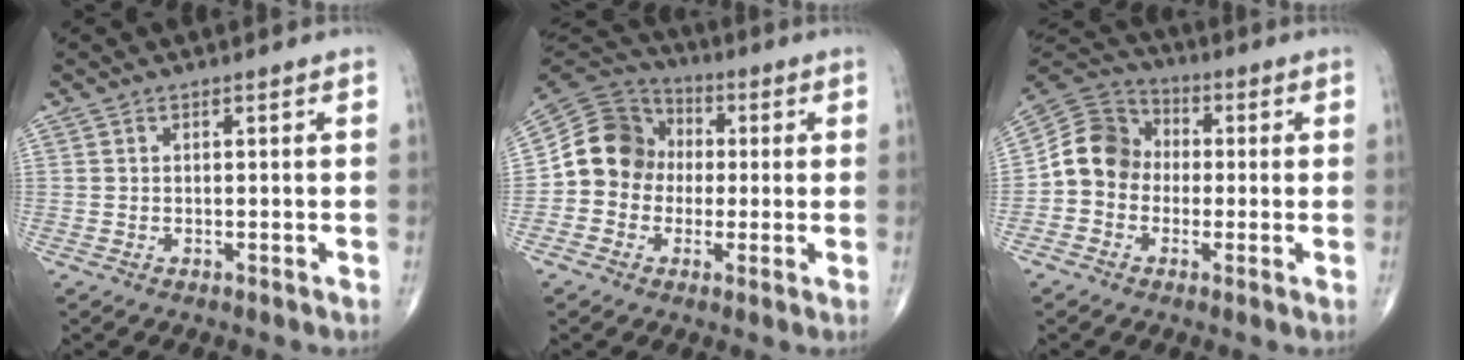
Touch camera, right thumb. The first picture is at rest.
{"total": 11.9, "force": [-0.4, 10.7, 5.0], "torque": [-0.067, 0.031, -0.020]}
{"total": 10.0, "force": [-1.0, 8.8, 4.8], "torque": [-0.071, 0.039, -0.034]}